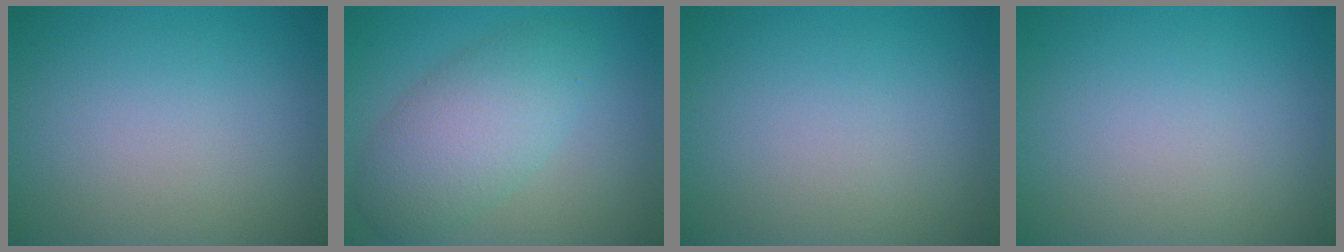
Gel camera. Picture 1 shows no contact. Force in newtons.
{"total": 4.3, "press": 4.3, "slide": 0.3}
{"total": 0.0}
{"total": 0.0}